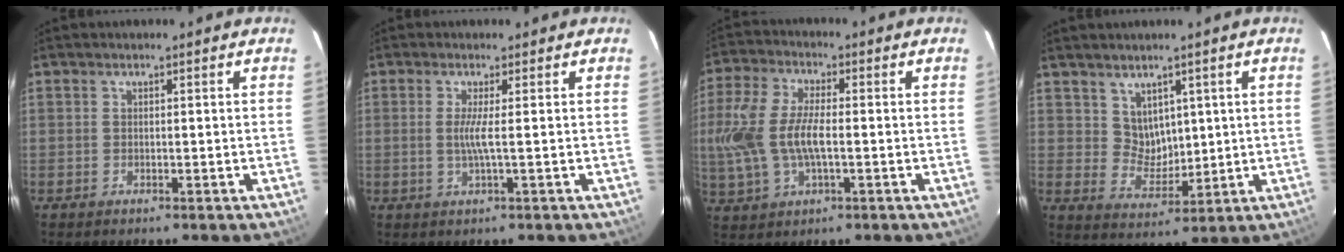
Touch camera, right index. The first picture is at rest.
{"total": 2.6, "force": [0.1, -0.8, 2.4], "torque": [-0.044, -0.007, 0.001]}
{"total": 13.0, "force": [-0.8, 6.0, 11.5], "torque": [-0.255, 0.005, -0.013]}
{"total": 5.2, "force": [3.0, 4.0, 1.6], "torque": [-0.020, 0.004, 0.068]}